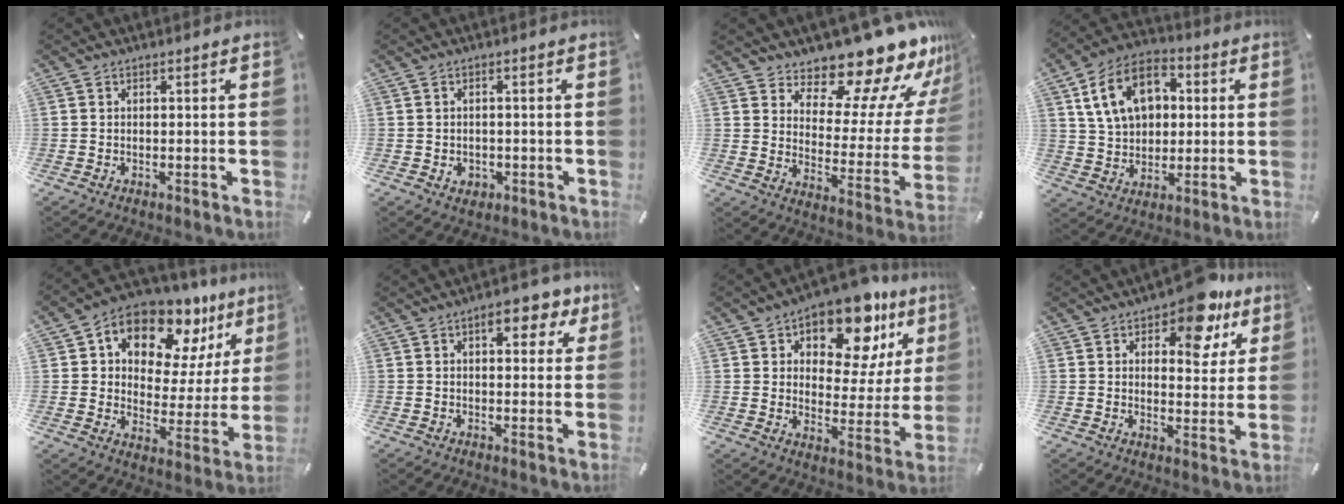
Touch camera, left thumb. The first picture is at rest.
{"total": 2.3, "force": [-0.5, 2.1, 0.8], "torque": [-0.010, 0.000, -0.013]}
{"total": 16.3, "force": [14.6, 5.0, 5.0], "torque": [-0.079, -0.135, 0.243]}
{"total": 13.9, "force": [3.9, 10.5, 8.3], "torque": [-0.164, 0.012, 0.076]}
{"total": 13.4, "force": [9.4, 8.0, 5.3], "torque": [-0.092, -0.079, 0.168]}
{"total": 7.5, "force": [3.4, 3.9, 5.5], "torque": [-0.066, -0.008, 0.051]}
{"total": 15.0, "force": [10.4, 7.6, 7.7], "torque": [-0.114, -0.076, 0.178]}
{"total": 13.2, "force": [8.5, 6.3, 8.0], "torque": [-0.090, -0.051, 0.141]}